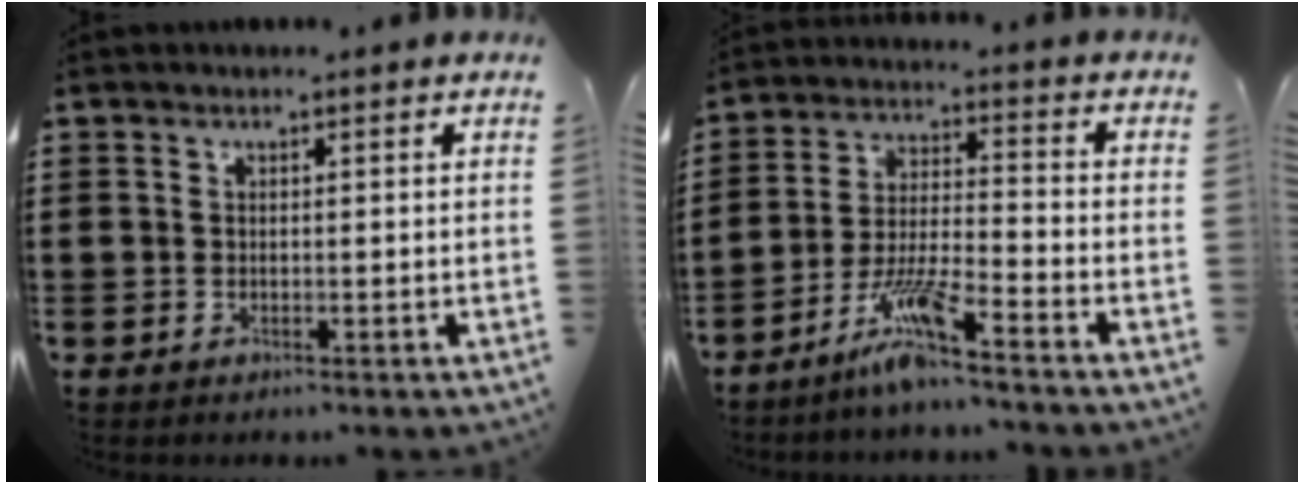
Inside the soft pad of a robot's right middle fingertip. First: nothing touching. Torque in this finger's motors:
{"motor_torque": [2.14, 0.00, 0.21, 0.21]}